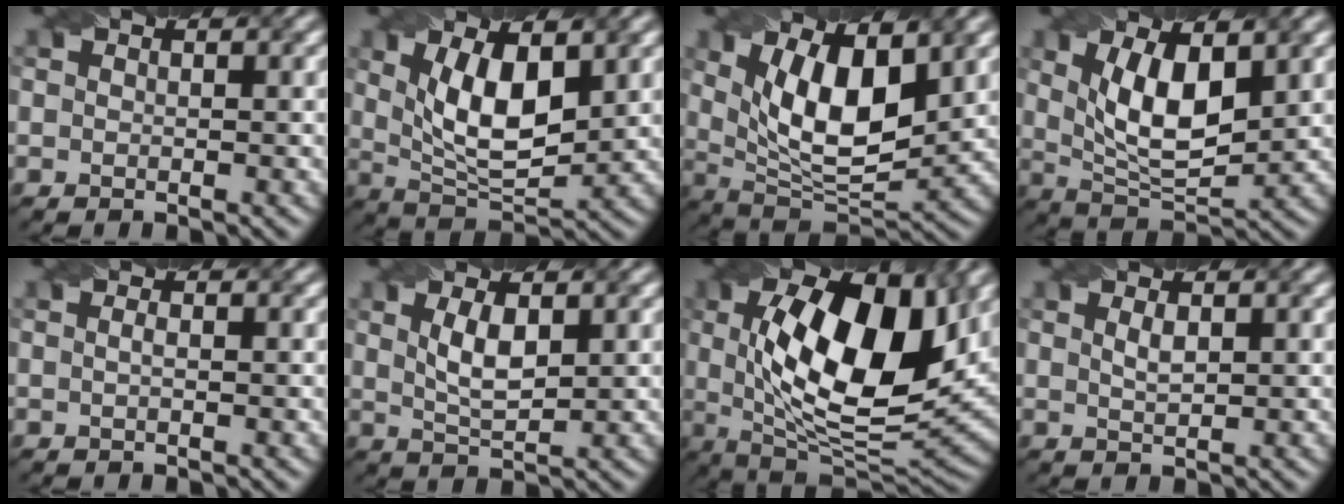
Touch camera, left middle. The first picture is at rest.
{"total": 7.6, "force": [1.9, 3.3, 6.5], "torque": [-0.124, -0.003, 0.036]}
{"total": 9.7, "force": [2.8, 4.2, 8.3], "torque": [-0.141, -0.009, 0.046]}
{"total": 7.4, "force": [1.9, 3.2, 6.4], "torque": [-0.124, -0.004, 0.036]}
{"total": 0.6, "force": [-0.1, 0.1, 0.5], "torque": [-0.015, 0.001, -0.002]}
{"total": 3.3, "force": [1.1, 1.3, 2.9], "torque": [-0.065, 0.000, 0.024]}
{"total": 14.5, "force": [2.9, 6.4, 12.8], "torque": [-0.206, -0.003, 0.043]}
{"total": 1.2, "force": [0.6, 0.4, 1.0], "torque": [-0.022, 0.001, 0.014]}